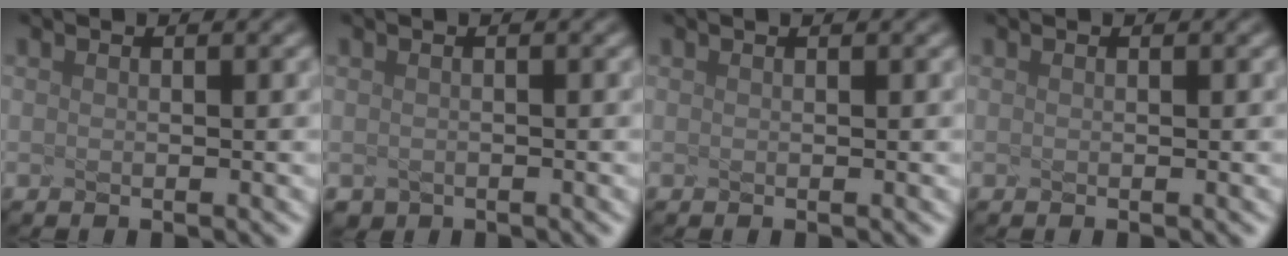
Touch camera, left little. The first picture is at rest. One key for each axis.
{"total": 1.1, "fx": -0.6, "fy": -0.5, "fz": -0.8, "tx": -0.010, "ty": -0.009, "tz": 0.022}
{"total": 0.0}
{"total": 0.0}